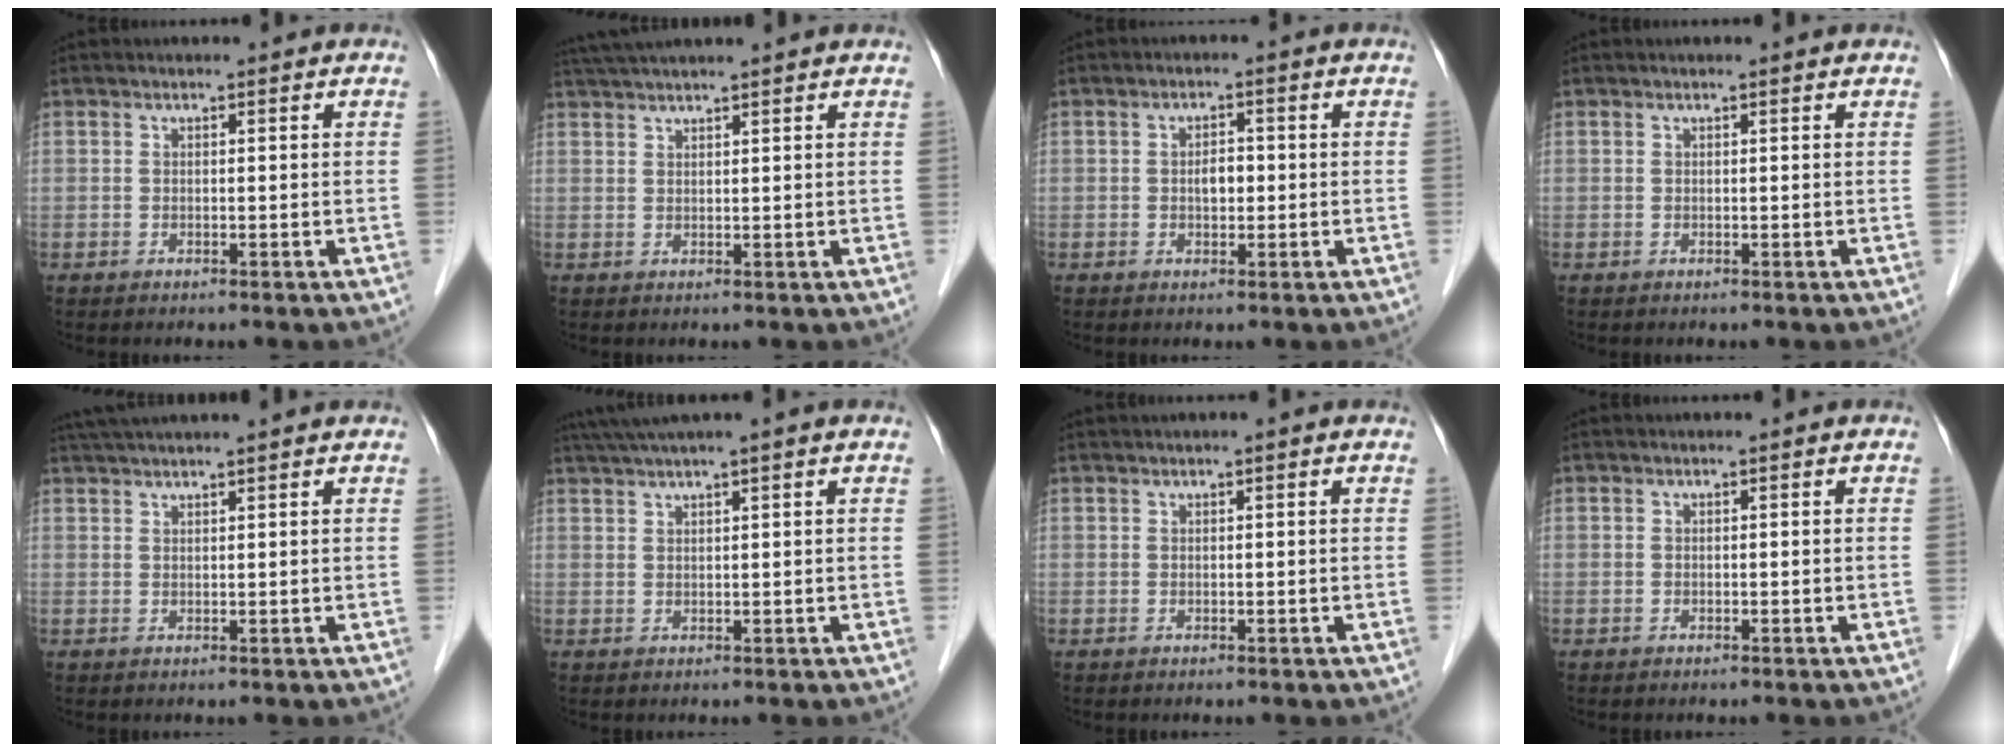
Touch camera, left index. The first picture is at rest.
{"total": 7.8, "force": [6.9, -0.5, 3.6], "torque": [-0.062, 0.044, 0.102]}
{"total": 2.3, "force": [-0.2, 1.3, 1.9], "torque": [-0.033, 0.005, -0.002]}
{"total": 0.6, "force": [0.5, 0.0, 0.2], "torque": [-0.007, 0.003, 0.006]}
{"total": 8.7, "force": [7.7, -0.4, 4.1], "torque": [-0.069, 0.044, 0.109]}
{"total": 5.8, "force": [4.5, -1.0, 3.6], "torque": [-0.062, 0.035, 0.079]}
{"total": 1.1, "force": [0.8, -0.2, 0.7], "torque": [-0.017, 0.012, 0.019]}
{"total": 0.0}